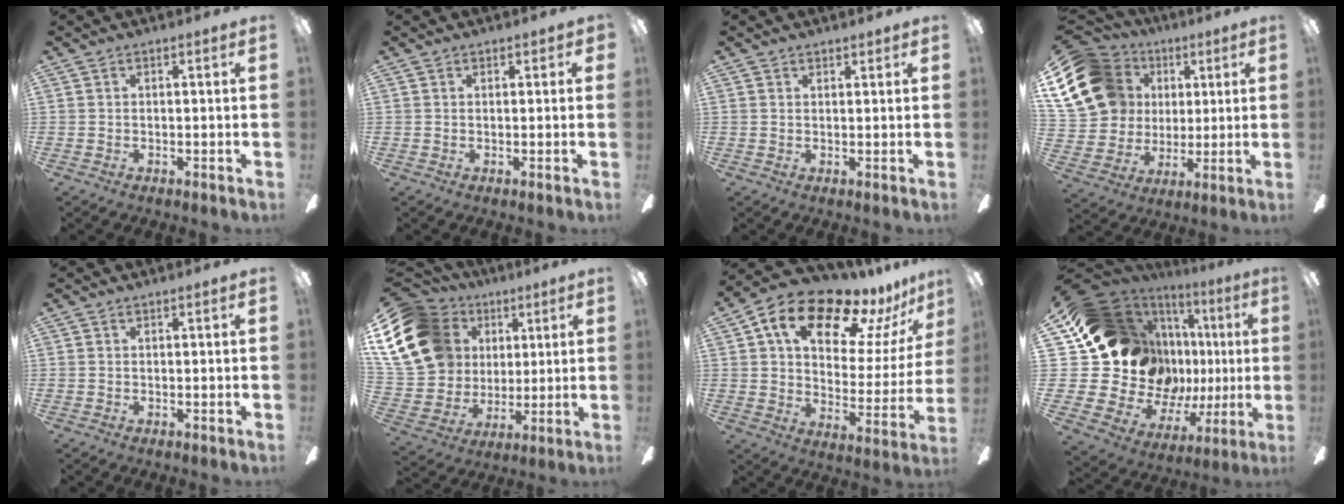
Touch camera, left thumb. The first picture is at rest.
{"total": 1.1, "force": [0.6, 0.8, 0.4], "torque": [-0.007, 0.003, 0.011]}
{"total": 1.5, "force": [1.3, 0.8, 0.0], "torque": [0.000, 0.001, 0.025]}
{"total": 19.8, "force": [6.3, 16.1, 9.7], "torque": [-0.199, -0.011, 0.131]}
{"total": 0.0}
{"total": 21.8, "force": [7.6, 17.0, 11.3], "torque": [-0.245, -0.017, 0.154]}
{"total": 18.1, "force": [12.6, 8.2, 10.1], "torque": [-0.168, -0.082, 0.213]}
{"total": 25.6, "force": [6.7, 19.2, 15.5], "torque": [-0.325, -0.084, 0.178]}